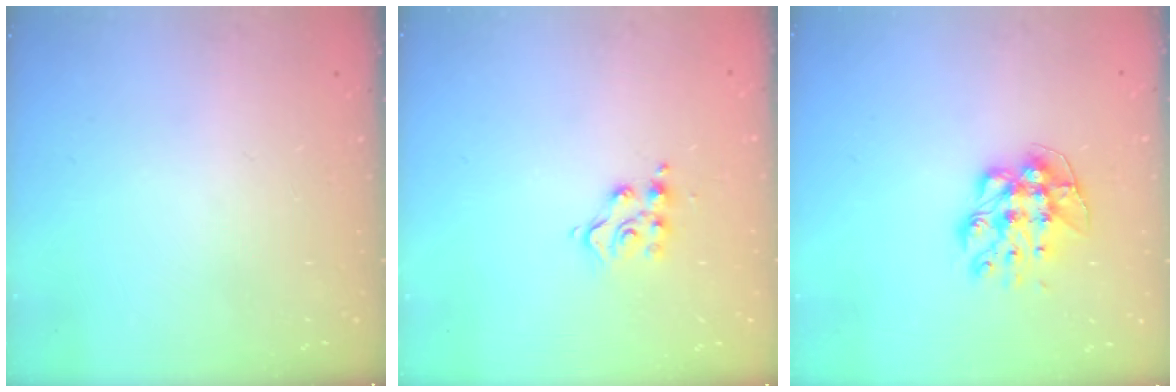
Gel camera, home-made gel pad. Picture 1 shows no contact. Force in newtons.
{"total": 8.7, "press": 8.6, "slide": 0.4}
{"total": 10.9, "press": 10.9, "slide": 1.0}